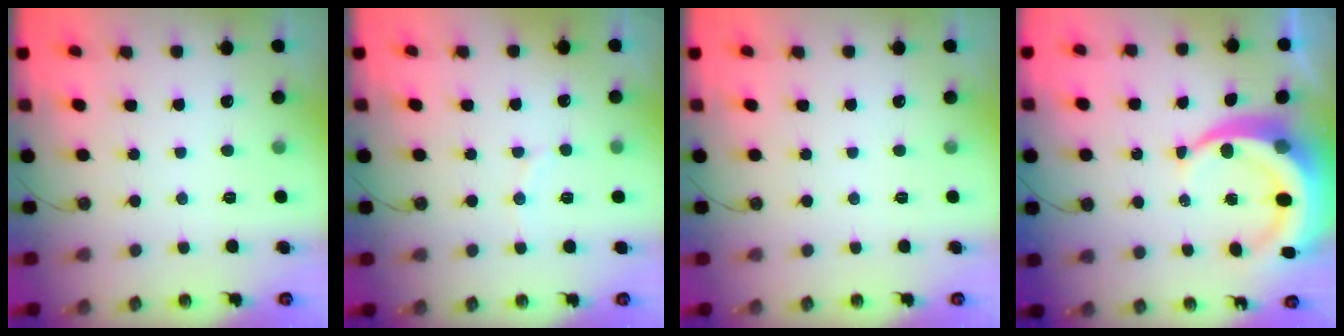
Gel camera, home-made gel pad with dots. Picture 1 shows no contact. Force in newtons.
{"total": 5.5, "press": 5.3, "slide": 1.6}
{"total": 0.0}
{"total": 11.0, "press": 10.9, "slide": 1.3}